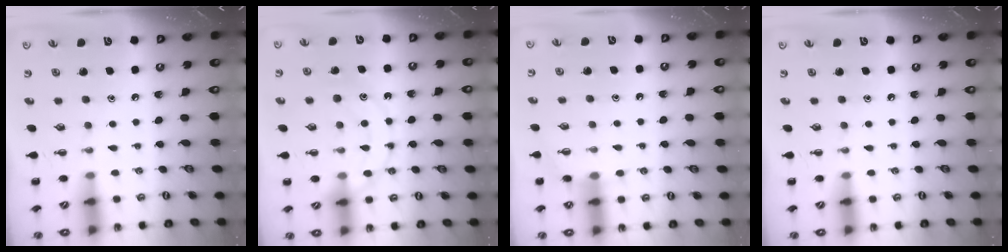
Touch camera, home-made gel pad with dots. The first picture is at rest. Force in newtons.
{"total": 13.8, "press": 13.7, "slide": 1.8}
{"total": 4.5, "press": 4.3, "slide": 1.3}
{"total": 0.0}